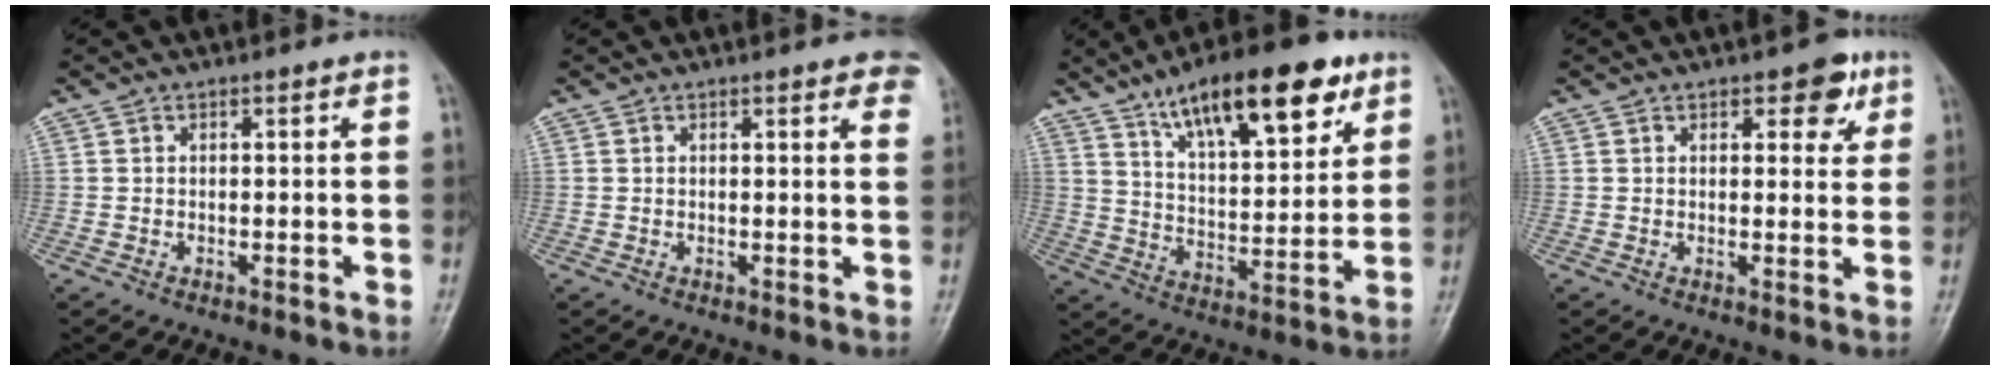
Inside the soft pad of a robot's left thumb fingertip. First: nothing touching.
{"total": 6.1, "force": [4.0, 1.9, 4.2], "torque": [-0.026, -0.006, 0.038]}
{"total": 19.5, "force": [11.5, 7.1, 14.1], "torque": [-0.182, -0.040, 0.190]}
{"total": 5.3, "force": [2.8, 2.9, 3.5], "torque": [-0.014, -0.010, 0.030]}